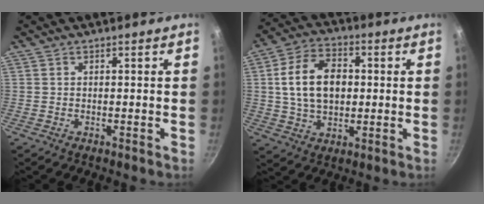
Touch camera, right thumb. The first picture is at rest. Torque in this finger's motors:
{"motor_torque": [0.19, 1.60, 1.06, -0.06, 0.33]}